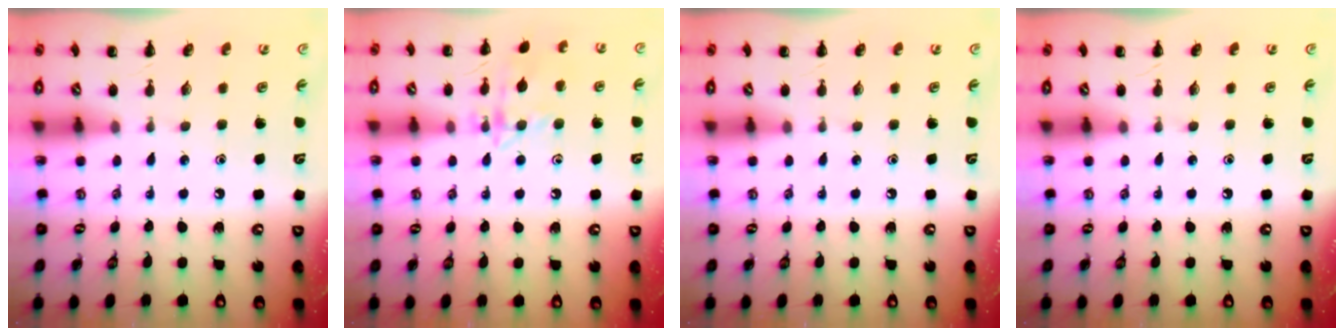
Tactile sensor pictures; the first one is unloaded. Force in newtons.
{"total": 12.2, "press": 12.2, "slide": 0.6}
{"total": 0.0}
{"total": 0.0}